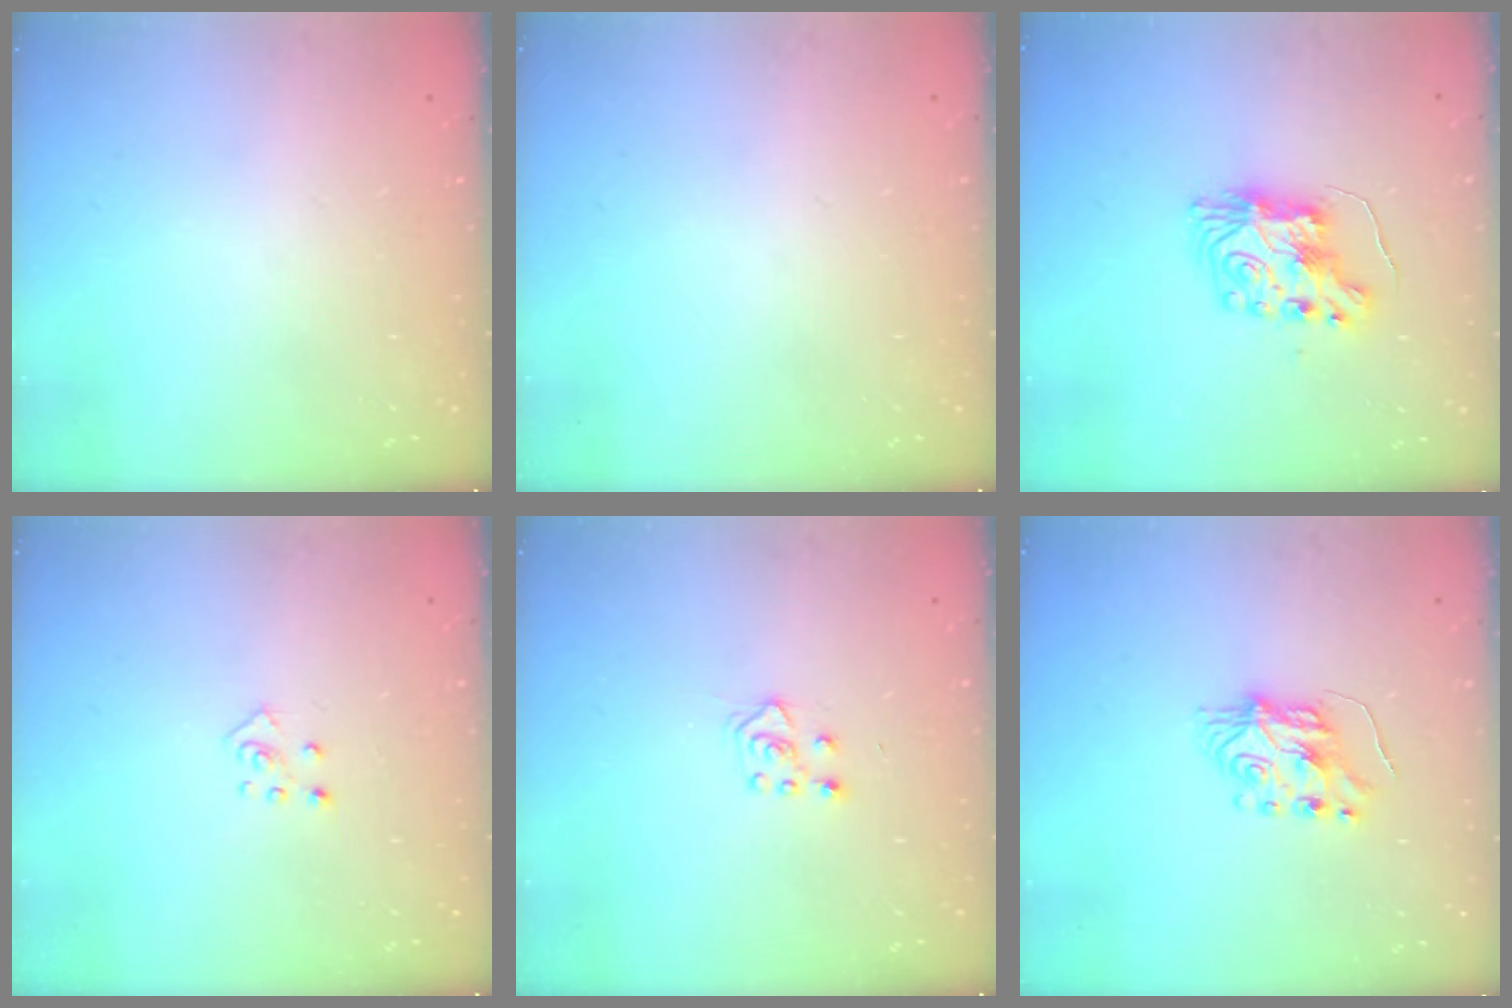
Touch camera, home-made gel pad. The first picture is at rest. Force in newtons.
{"total": 0.0}
{"total": 9.3, "press": 9.3, "slide": 0.4}
{"total": 3.3, "press": 3.3, "slide": 0.3}
{"total": 5.2, "press": 5.2, "slide": 0.7}
{"total": 7.1, "press": 7.1, "slide": 0.8}